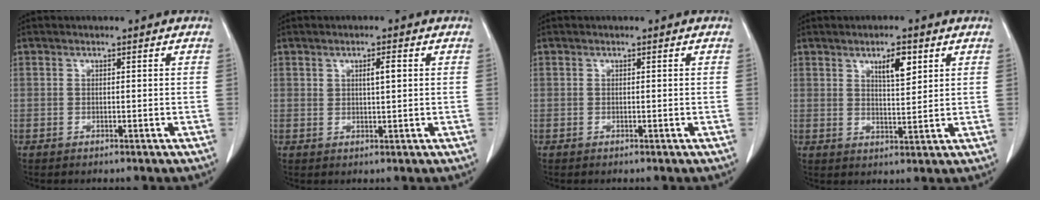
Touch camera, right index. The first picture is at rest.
{"total": 2.3, "force": [0.8, 0.5, 2.1], "torque": [-0.034, 0.000, 0.013]}
{"total": 0.0}
{"total": 5.0, "force": [2.6, 1.4, 4.0], "torque": [-0.070, -0.001, 0.046]}